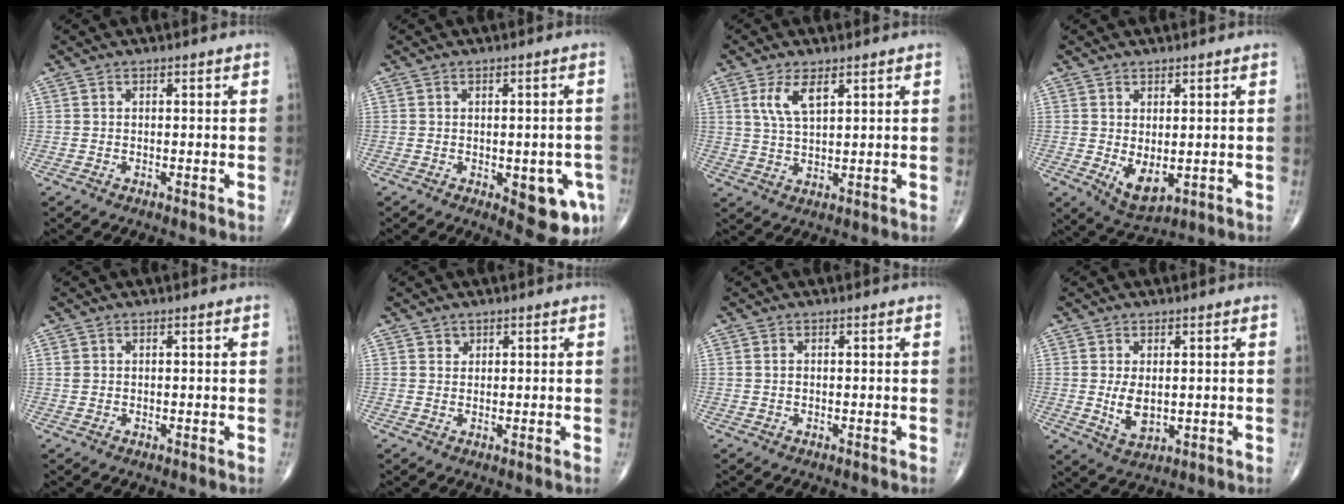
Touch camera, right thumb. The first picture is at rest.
{"total": 8.6, "force": [-2.8, 3.6, 7.3], "torque": [-0.062, -0.002, -0.026]}
{"total": 6.0, "force": [2.8, 2.2, 4.8], "torque": [-0.098, -0.010, 0.063]}
{"total": 5.4, "force": [-0.3, 2.7, 4.6], "torque": [-0.070, -0.013, 0.013]}
{"total": 0.8, "force": [0.3, 0.6, 0.3], "torque": [-0.003, 0.001, 0.006]}
{"total": 1.1, "force": [0.8, 0.8, 0.1], "torque": [0.012, -0.004, 0.010]}
{"total": 0.6, "force": [0.1, 0.4, 0.4], "torque": [-0.008, 0.001, 0.003]}
{"total": 4.9, "force": [0.3, 2.7, 4.0], "torque": [-0.067, -0.014, 0.016]}